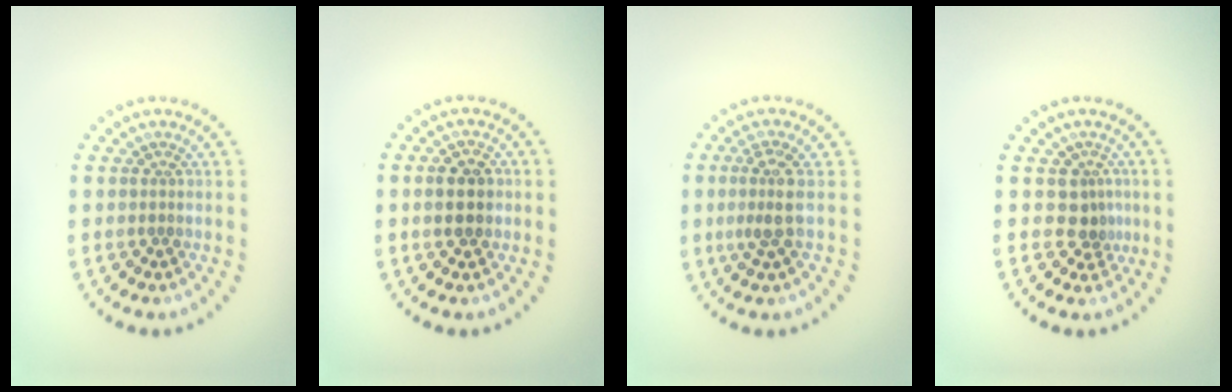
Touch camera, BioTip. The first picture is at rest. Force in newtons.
{"total": 2.7, "press": 2.7, "slide": 0.2}
{"total": 2.5, "press": 1.9, "slide": 1.7}
{"total": 2.4, "press": 1.8, "slide": 1.6}